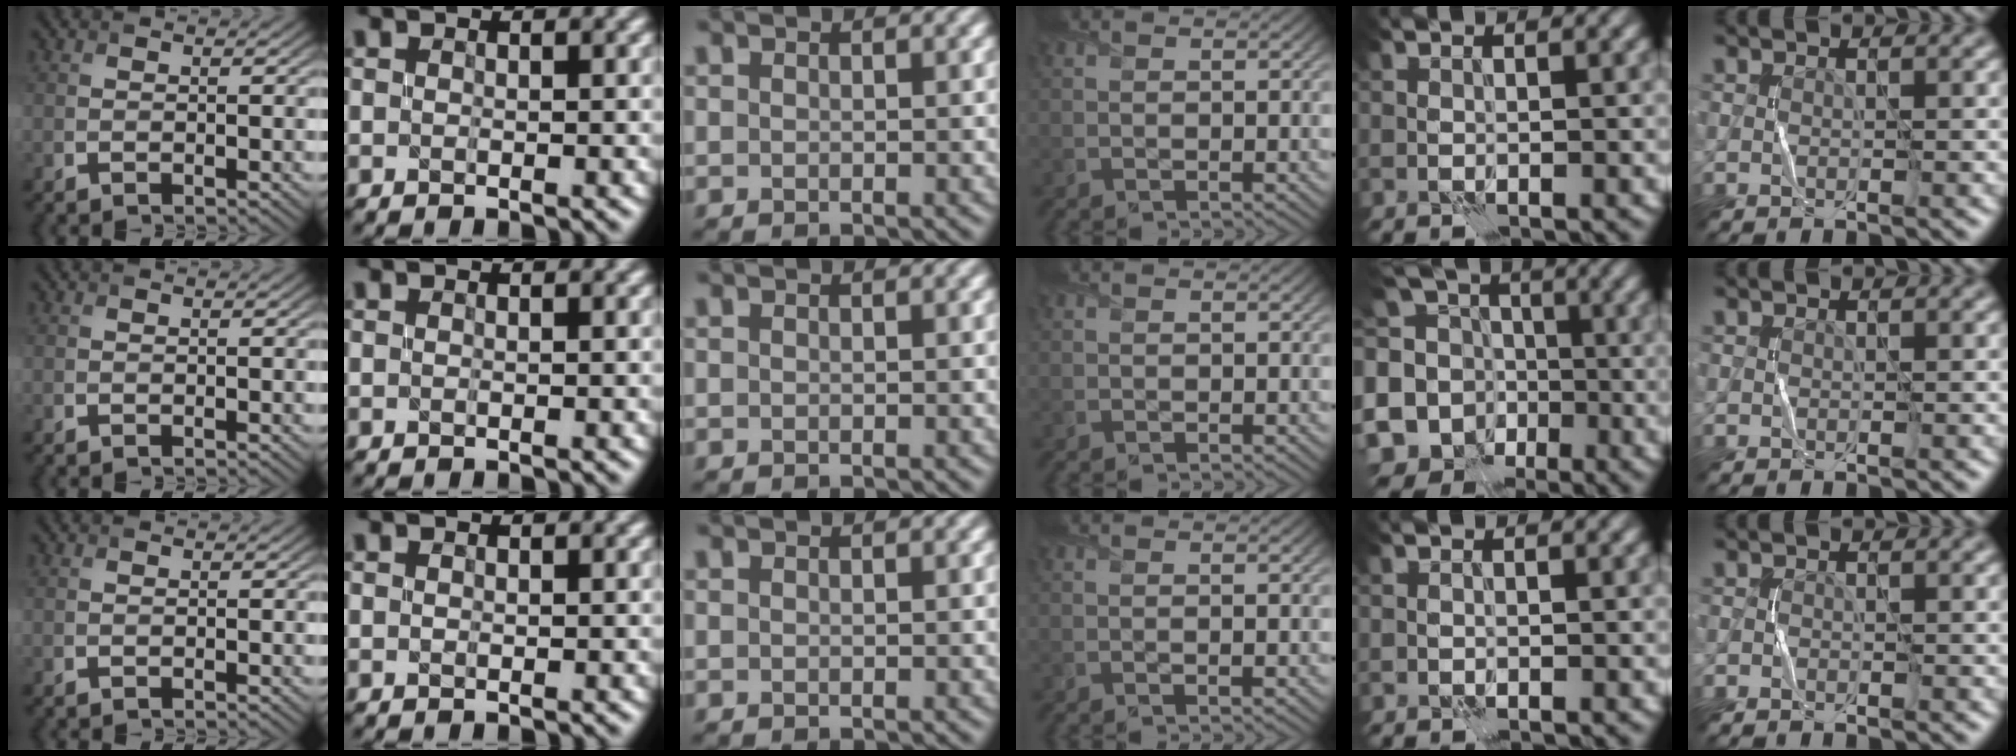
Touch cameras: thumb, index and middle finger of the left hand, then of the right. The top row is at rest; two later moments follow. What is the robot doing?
{"motion": "fold", "object": "scarf"}